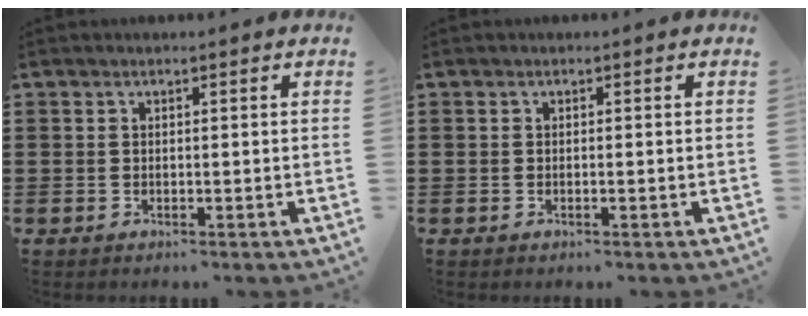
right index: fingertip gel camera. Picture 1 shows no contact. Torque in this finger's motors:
{"motor_torque": [0.19, 0.14, -0.01, 0.00]}